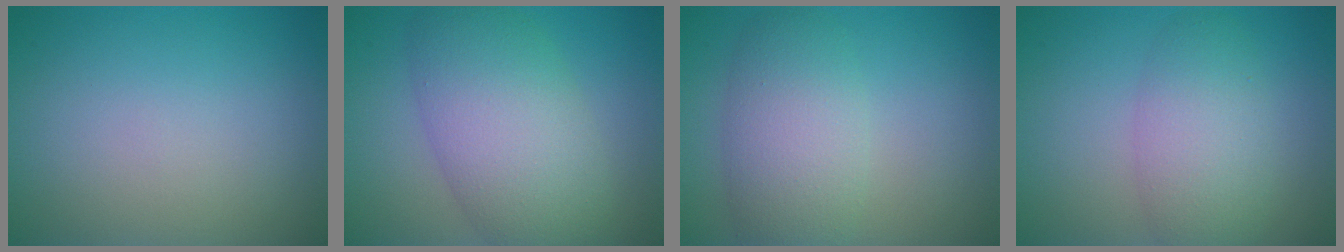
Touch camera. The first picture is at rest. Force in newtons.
{"total": 8.6, "press": 8.6, "slide": 0.2}
{"total": 5.3, "press": 5.3, "slide": 0.1}
{"total": 4.6, "press": 4.6, "slide": 0.0}